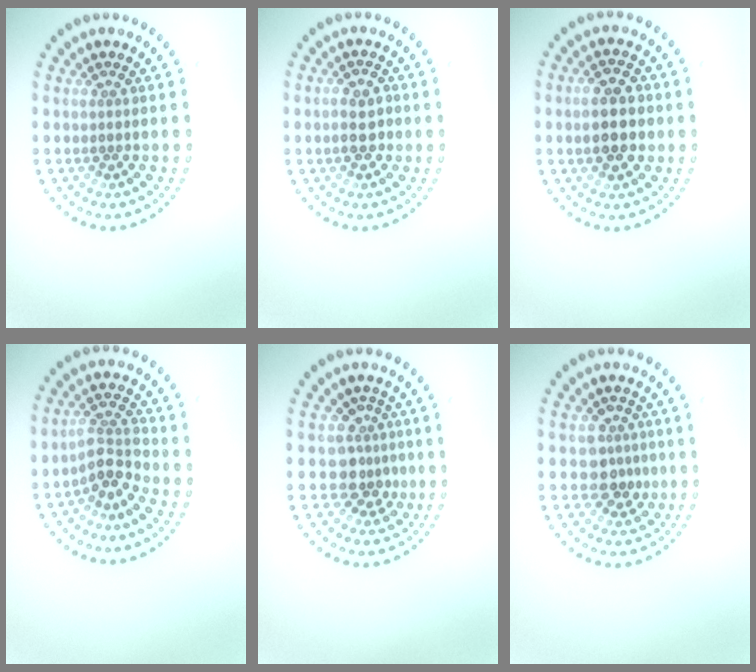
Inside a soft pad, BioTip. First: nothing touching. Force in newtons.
{"total": 2.5, "press": 2.4, "slide": 0.3}
{"total": 4.6, "press": 4.6, "slide": 0.3}
{"total": 2.9, "press": 2.5, "slide": 1.5}
{"total": 2.7, "press": 2.0, "slide": 1.8}
{"total": 2.7, "press": 2.5, "slide": 1.1}